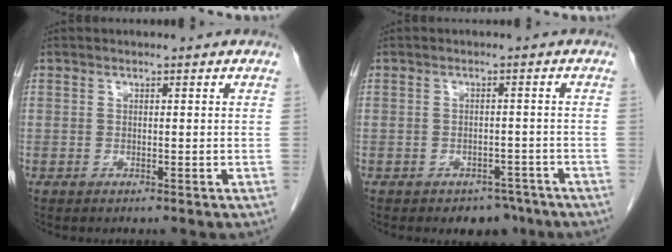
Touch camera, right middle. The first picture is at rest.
{"total": 3.9, "force": [-3.0, 2.3, 1.1], "torque": [-0.008, 0.006, -0.037]}